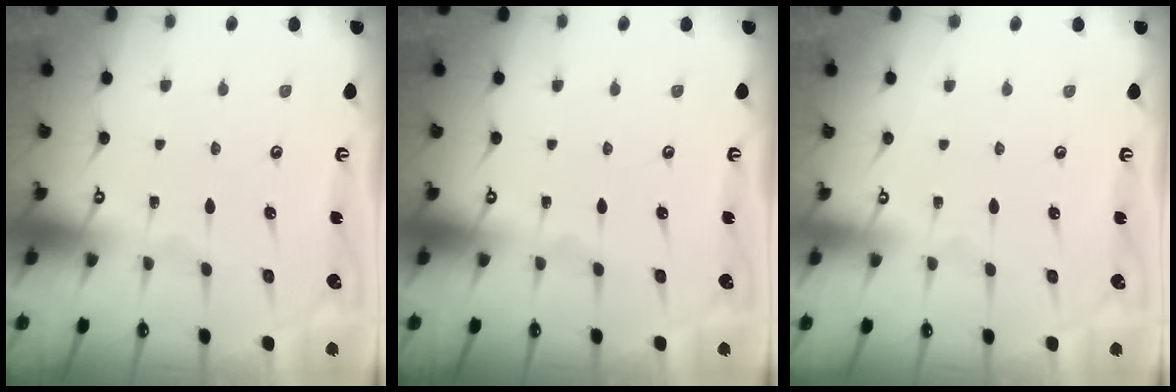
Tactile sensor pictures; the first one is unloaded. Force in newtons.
{"total": 0.0}
{"total": 4.0, "press": 4.0, "slide": 0.1}